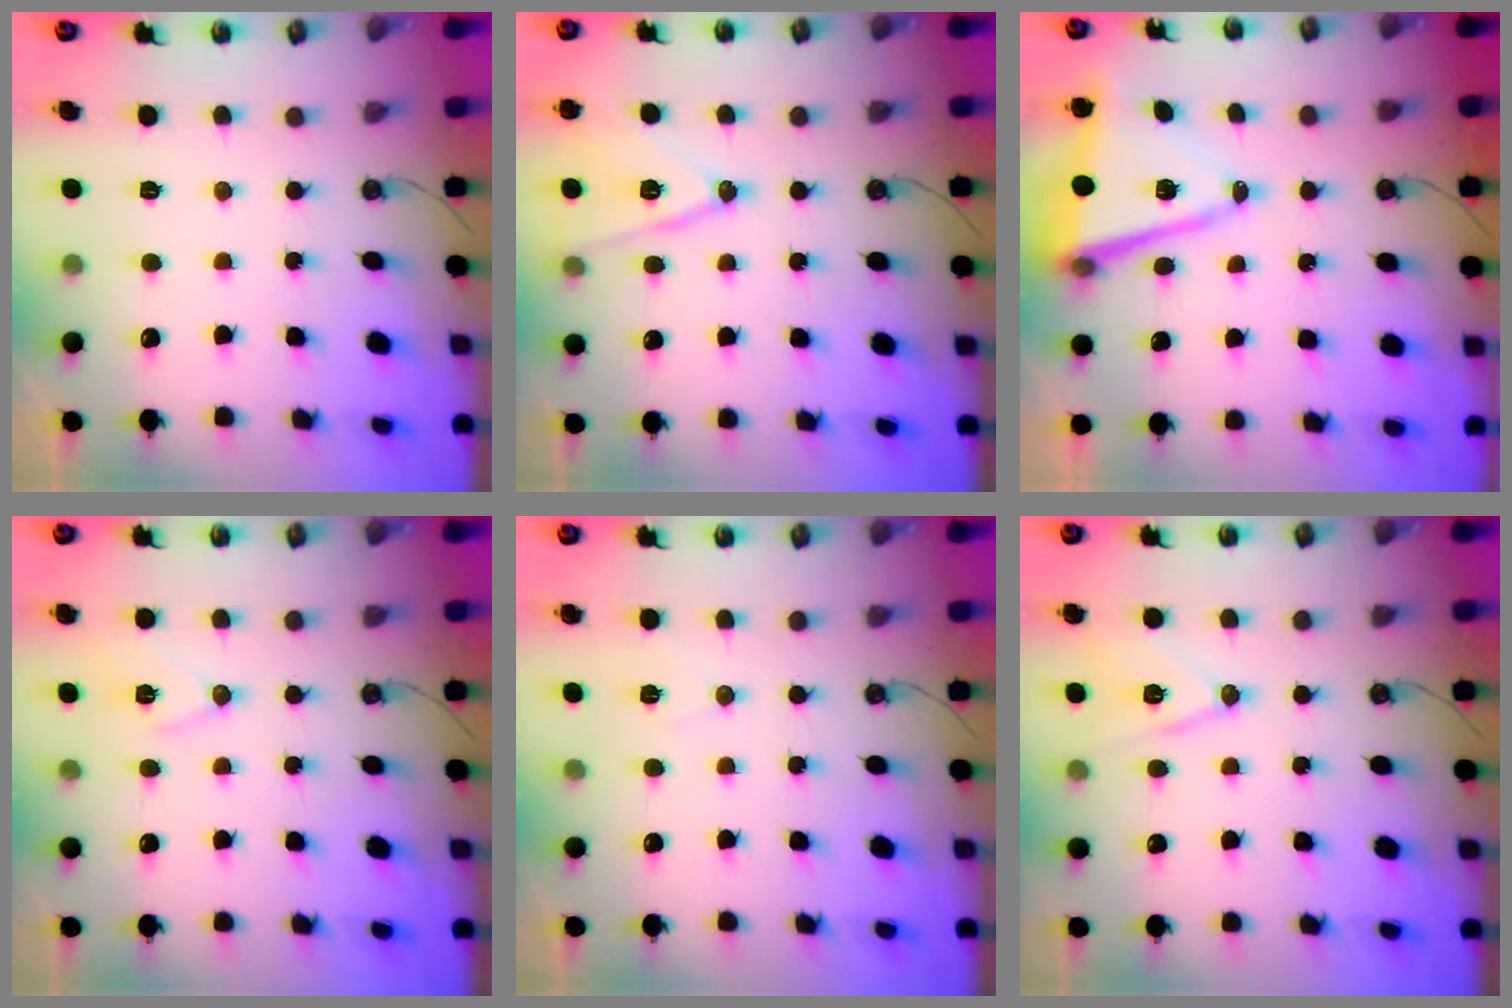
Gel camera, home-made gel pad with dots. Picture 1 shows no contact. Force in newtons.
{"total": 12.3, "press": 11.9, "slide": 3.2}
{"total": 11.1, "press": 10.7, "slide": 3.0}
{"total": 8.6, "press": 7.8, "slide": 3.6}
{"total": 4.8, "press": 3.2, "slide": 3.7}
{"total": 10.7, "press": 10.1, "slide": 3.4}